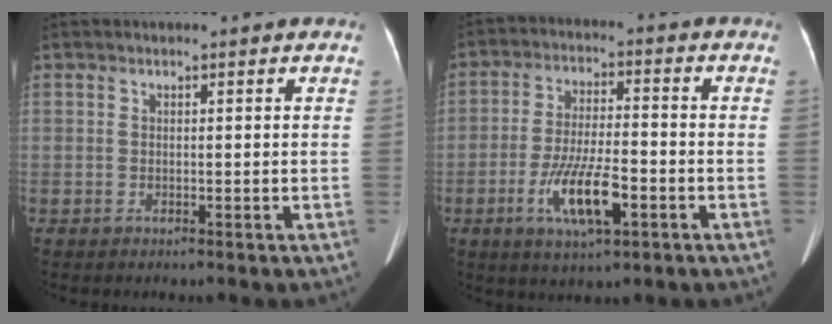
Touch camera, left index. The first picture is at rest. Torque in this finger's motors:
{"motor_torque": [1.62, 0.52, 0.38, 0.19]}